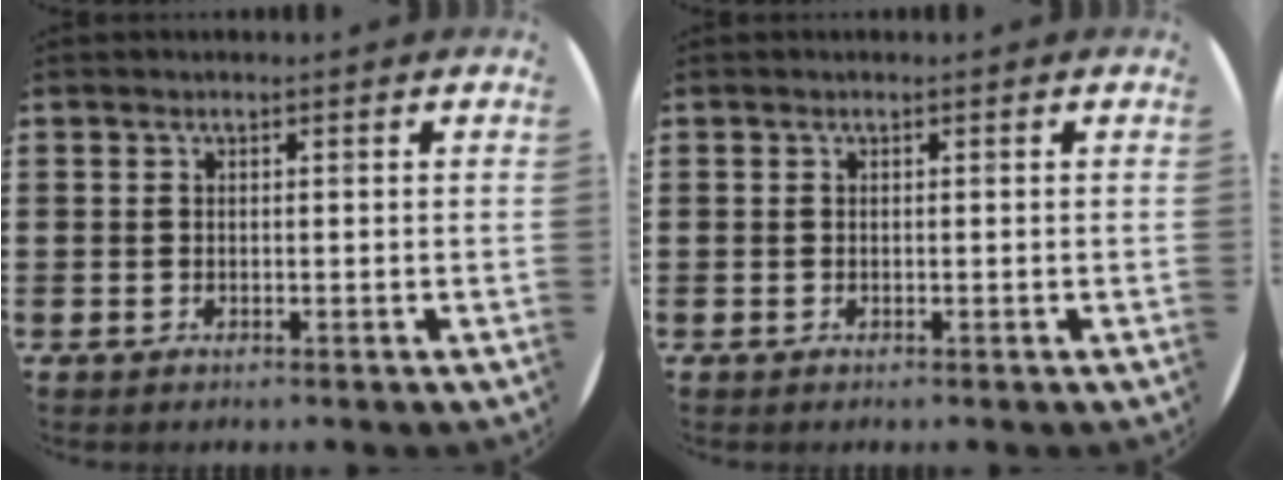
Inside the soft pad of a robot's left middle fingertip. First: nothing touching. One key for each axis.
{"total": 0.0}